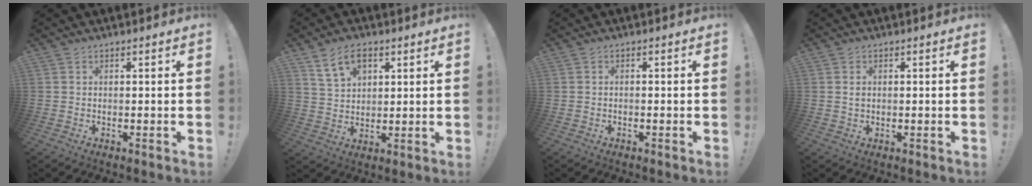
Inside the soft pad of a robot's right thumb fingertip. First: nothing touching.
{"total": 8.8, "force": [4.7, 5.4, 5.2], "torque": [-0.086, -0.005, 0.091]}
{"total": 0.7, "force": [-0.6, 0.0, 0.4], "torque": [-0.005, 0.000, -0.010]}
{"total": 1.1, "force": [0.4, 0.7, 0.7], "torque": [-0.015, 0.004, 0.007]}